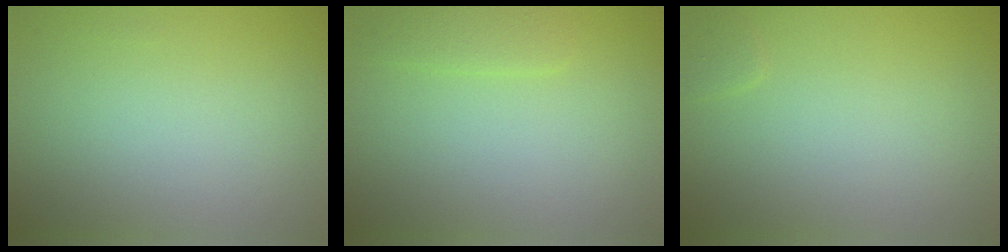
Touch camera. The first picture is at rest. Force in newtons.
{"total": 1.4, "press": 1.4, "slide": 0.1}
{"total": 0.6, "press": 0.6, "slide": 0.0}